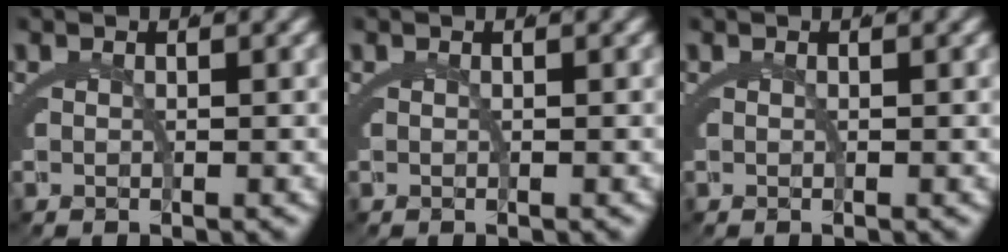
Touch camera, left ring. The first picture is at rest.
{"total": 0.0}
{"total": 0.0}